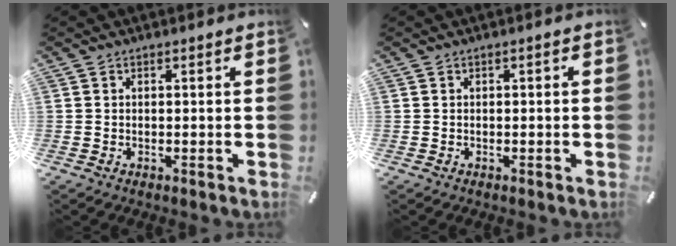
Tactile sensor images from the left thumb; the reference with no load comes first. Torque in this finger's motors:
{"motor_torque": [-0.15, -0.21, -0.11, 0.10, -0.02]}